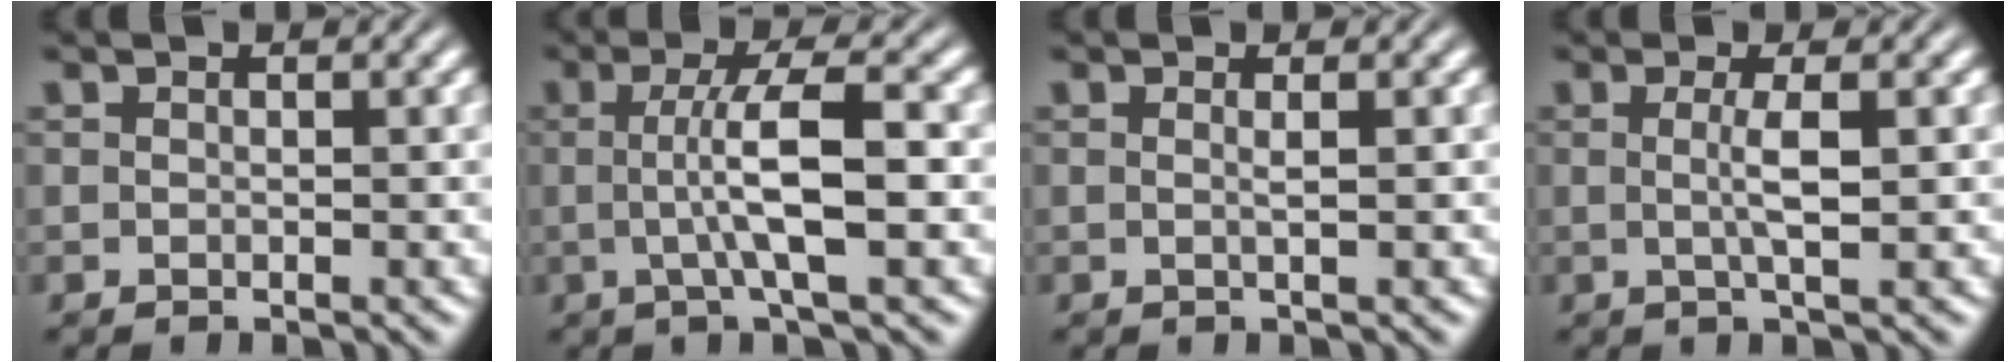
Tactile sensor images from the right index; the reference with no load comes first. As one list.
[{"total": 4.5, "force": [0.1, -0.3, 4.5], "torque": [-0.074, -0.002, 0.004]}, {"total": 1.0, "force": [-0.1, -0.7, 0.7], "torque": [-0.013, -0.005, 0.000]}, {"total": 2.3, "force": [0.0, -1.1, 2.0], "torque": [-0.033, -0.007, 0.006]}]